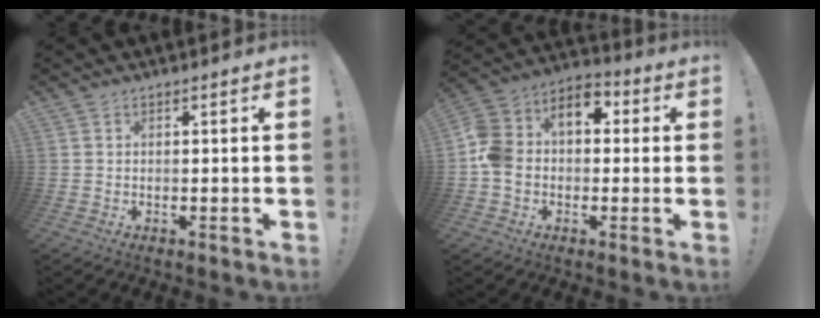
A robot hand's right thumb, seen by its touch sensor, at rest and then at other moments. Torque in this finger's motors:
{"motor_torque": [1.97, 1.63, 1.31, -0.25, 0.11]}